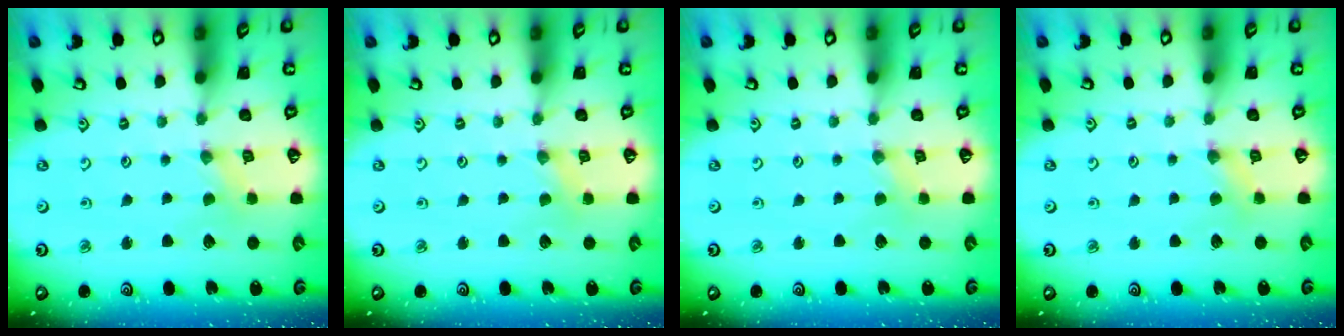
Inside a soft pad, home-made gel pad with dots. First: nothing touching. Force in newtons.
{"total": 0.0}
{"total": 1.2, "press": 1.2, "slide": 0.1}
{"total": 2.8, "press": 2.8, "slide": 0.4}